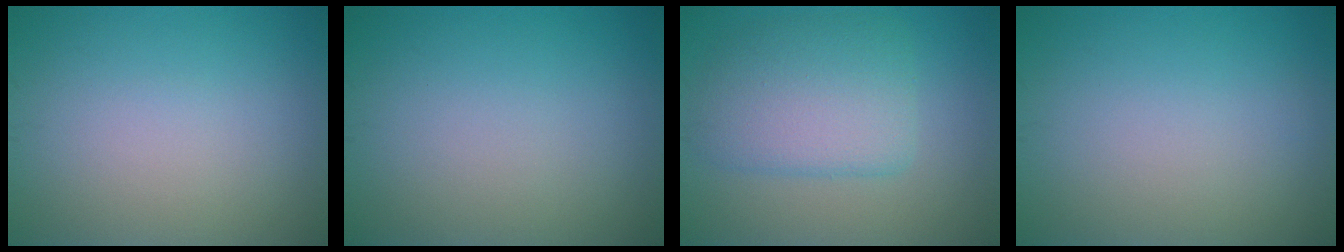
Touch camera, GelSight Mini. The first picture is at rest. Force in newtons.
{"total": 0.0}
{"total": 5.5, "press": 5.5, "slide": 0.5}
{"total": 0.0}